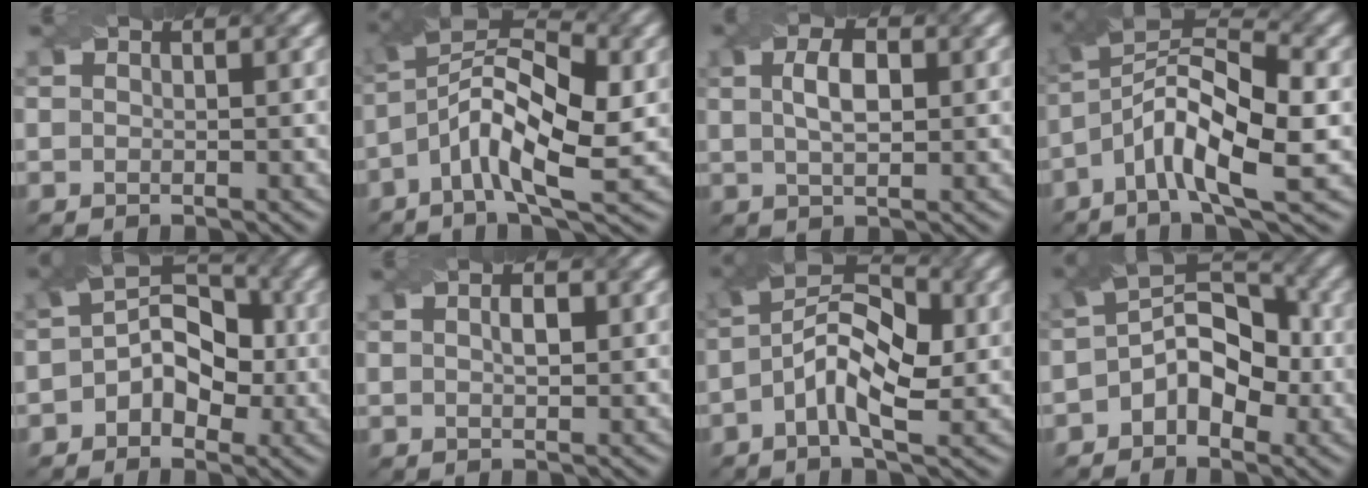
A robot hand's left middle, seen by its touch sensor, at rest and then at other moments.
{"total": 9.2, "force": [-1.8, 3.3, 8.4], "torque": [-0.147, 0.021, -0.045]}
{"total": 3.3, "force": [0.8, 1.5, 2.8], "torque": [-0.058, 0.005, 0.014]}
{"total": 9.0, "force": [-2.6, 2.7, 8.2], "torque": [-0.147, 0.019, -0.059]}
{"total": 5.2, "force": [-0.8, 3.6, 3.7], "torque": [-0.044, 0.012, -0.021]}
{"total": 1.4, "force": [0.3, 0.5, 1.3], "torque": [-0.018, -0.001, 0.006]}
{"total": 6.8, "force": [-0.9, 3.1, 6.0], "torque": [-0.112, 0.018, -0.023]}
{"total": 5.8, "force": [-1.4, 3.8, 4.2], "torque": [-0.055, 0.014, -0.031]}